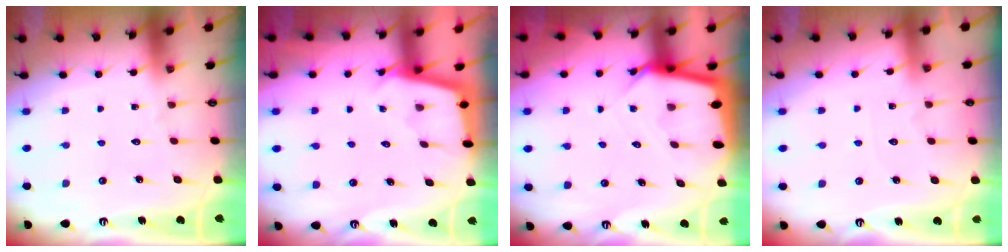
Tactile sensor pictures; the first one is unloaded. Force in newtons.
{"total": 2.3, "press": 2.3, "slide": 0.2}
{"total": 4.9, "press": 4.9, "slide": 0.4}
{"total": 2.0, "press": 2.0, "slide": 0.3}